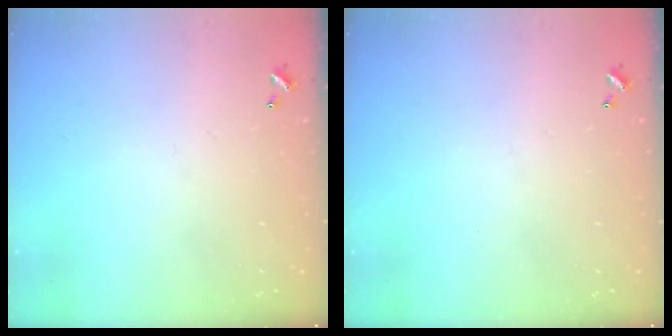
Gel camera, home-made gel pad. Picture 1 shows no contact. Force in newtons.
{"total": 0.0}